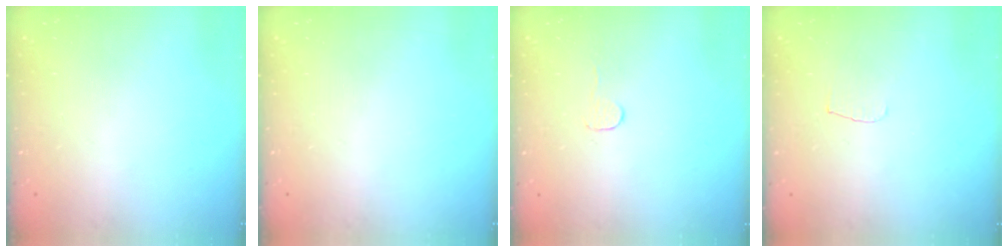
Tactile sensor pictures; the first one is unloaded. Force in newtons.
{"total": 0.0}
{"total": 3.0, "press": 3.0, "slide": 0.3}
{"total": 4.3, "press": 4.2, "slide": 0.4}